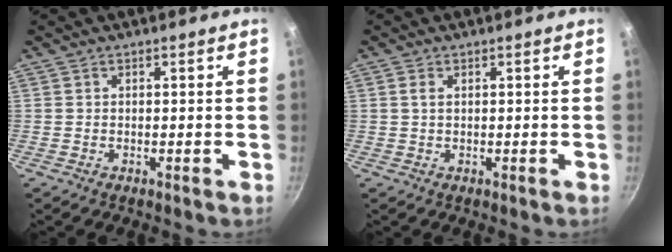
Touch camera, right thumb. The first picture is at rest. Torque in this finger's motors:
{"motor_torque": [-0.35, 0.41, 0.00, 0.64, 0.10]}